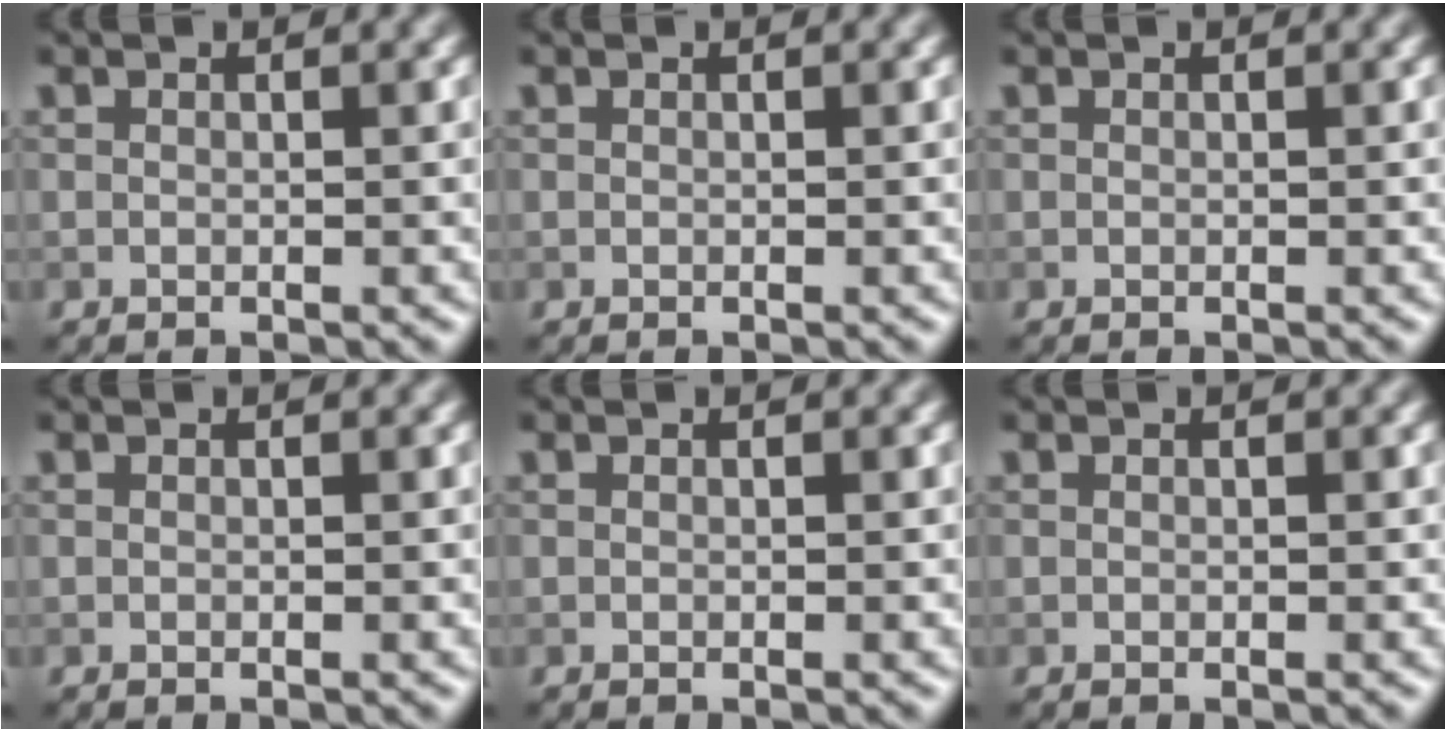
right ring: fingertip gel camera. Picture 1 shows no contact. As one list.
[{"total": 0.0}, {"total": 0.0}, {"total": 0.0}, {"total": 0.0}, {"total": 0.0}]